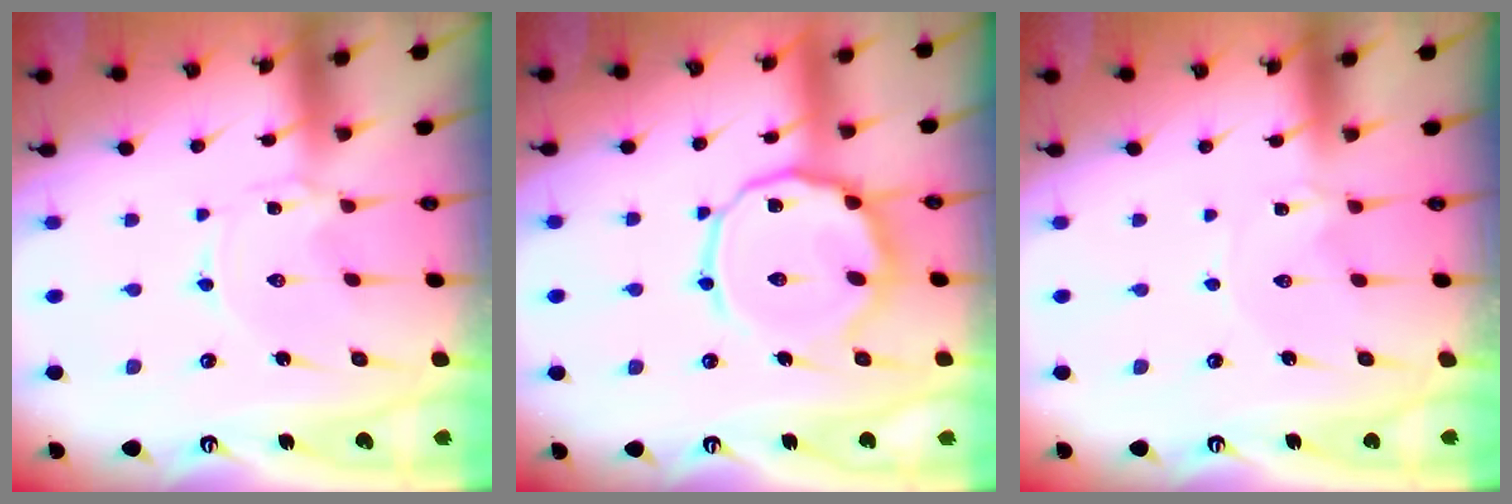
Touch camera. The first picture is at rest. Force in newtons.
{"total": 12.9, "press": 12.9, "slide": 1.1}
{"total": 0.0}